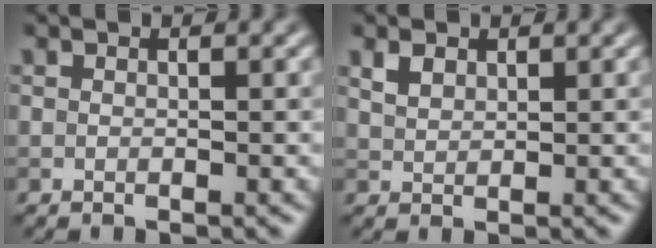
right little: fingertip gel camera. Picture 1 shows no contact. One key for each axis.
{"total": 1.6, "fx": 1.0, "fy": 0.9, "fz": 0.7, "tx": -0.017, "ty": 0.003, "tz": 0.023}